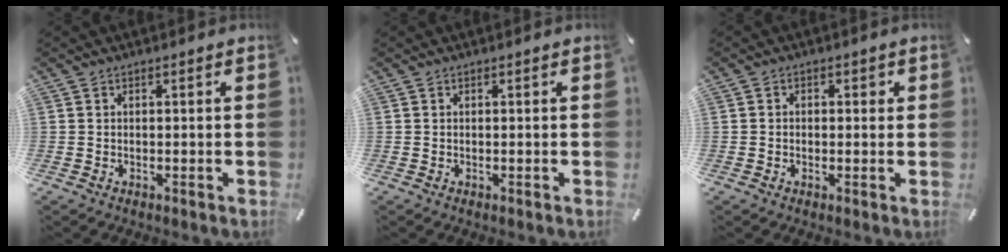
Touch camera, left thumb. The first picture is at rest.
{"total": 0.0}
{"total": 1.7, "force": [-0.4, 1.4, 0.8], "torque": [-0.008, 0.005, -0.012]}